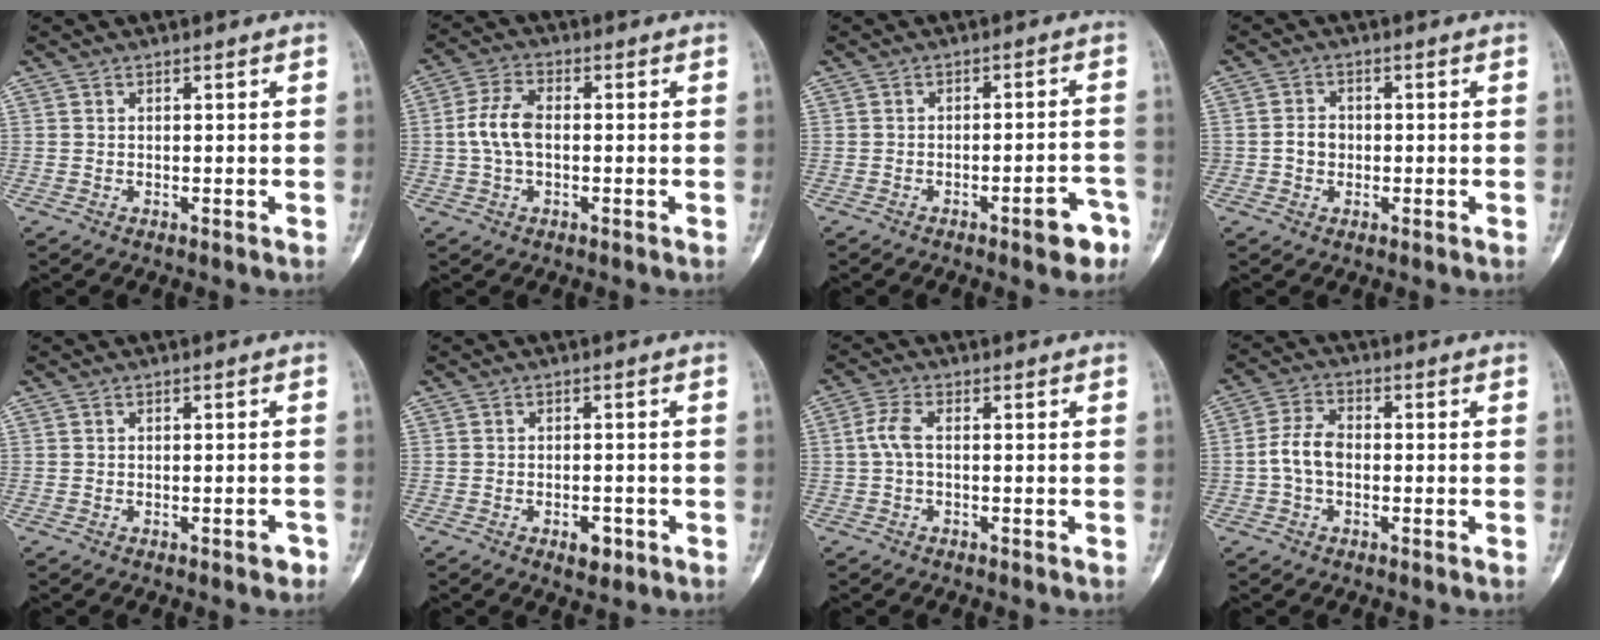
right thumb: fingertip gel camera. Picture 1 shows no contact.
{"total": 6.6, "force": [-0.3, 3.7, 5.5], "torque": [-0.121, 0.017, -0.012]}
{"total": 5.9, "force": [-3.5, 1.7, 4.4], "torque": [-0.044, 0.031, -0.042]}
{"total": 3.0, "force": [-0.5, 2.6, 1.4], "torque": [-0.011, 0.009, -0.012]}
{"total": 1.7, "force": [-1.2, 0.6, 1.1], "torque": [-0.013, 0.009, -0.015]}
{"total": 3.3, "force": [-1.6, 1.7, 2.2], "torque": [-0.023, 0.006, -0.020]}
{"total": 3.3, "force": [-0.4, 1.3, 3.0], "torque": [-0.076, 0.009, -0.012]}
{"total": 5.8, "force": [-1.0, 3.7, 4.3], "torque": [-0.085, 0.021, -0.027]}